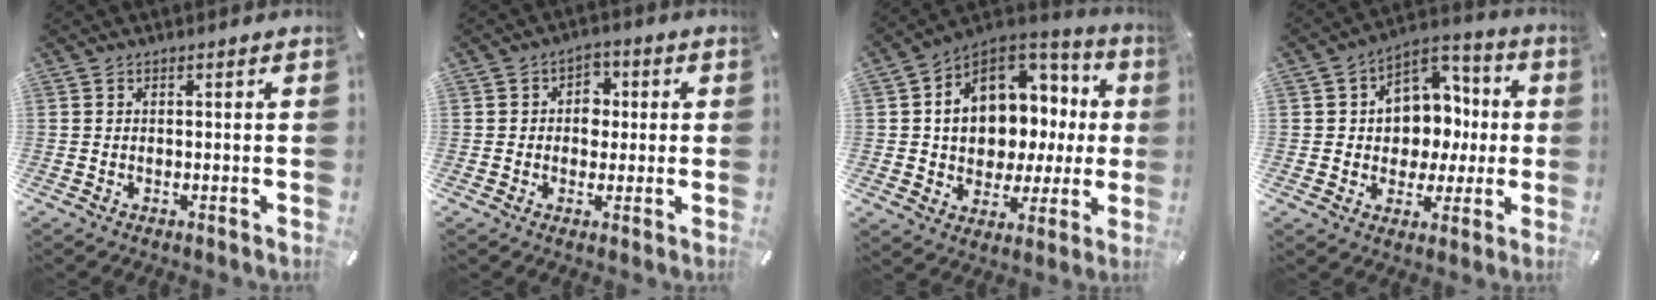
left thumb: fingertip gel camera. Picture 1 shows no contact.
{"total": 5.1, "force": [-0.3, 4.6, 2.4], "torque": [-0.028, 0.008, -0.011]}
{"total": 13.1, "force": [2.8, 10.5, 7.4], "torque": [-0.109, -0.034, 0.054]}
{"total": 10.9, "force": [0.0, 10.1, 4.0], "torque": [-0.049, -0.001, 0.009]}